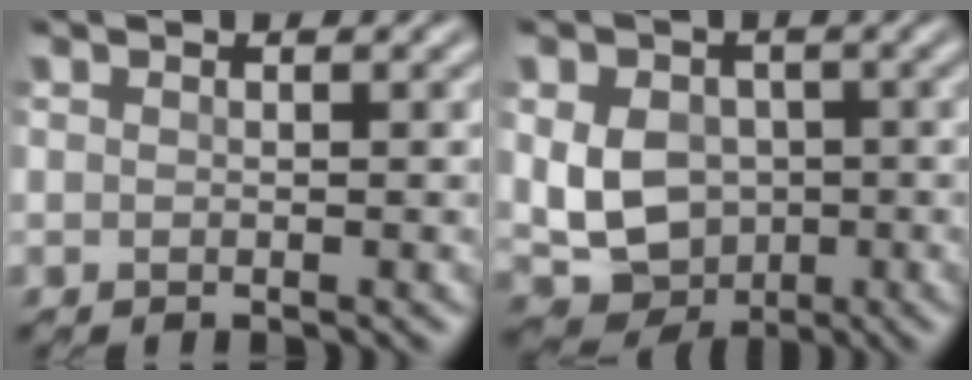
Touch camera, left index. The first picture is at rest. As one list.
[{"total": 7.5, "force": [-0.8, 5.9, 4.5], "torque": [-0.070, -0.014, -0.010]}]